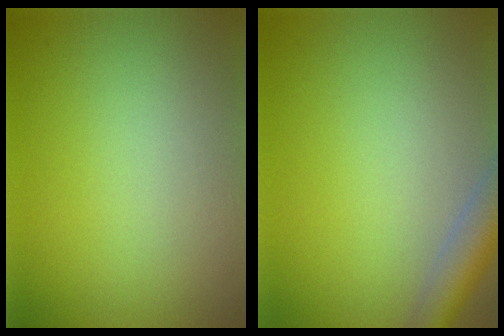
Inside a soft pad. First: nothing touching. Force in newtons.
{"total": 3.7, "press": 3.7, "slide": 0.2}